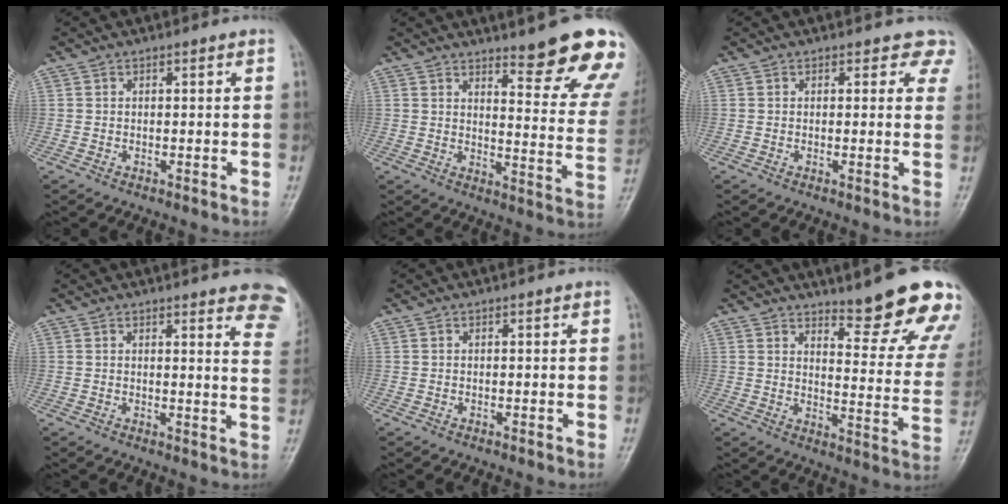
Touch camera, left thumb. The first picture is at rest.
{"total": 16.5, "force": [12.2, 3.1, 10.6], "torque": [-0.098, -0.090, 0.152]}
{"total": 4.1, "force": [3.2, 2.4, 1.0], "torque": [0.027, -0.011, 0.012]}
{"total": 13.4, "force": [10.6, 3.0, 7.6], "torque": [-0.058, -0.051, 0.100]}
{"total": 0.0}
{"total": 18.0, "force": [13.7, 3.8, 10.9], "torque": [-0.104, -0.105, 0.173]}